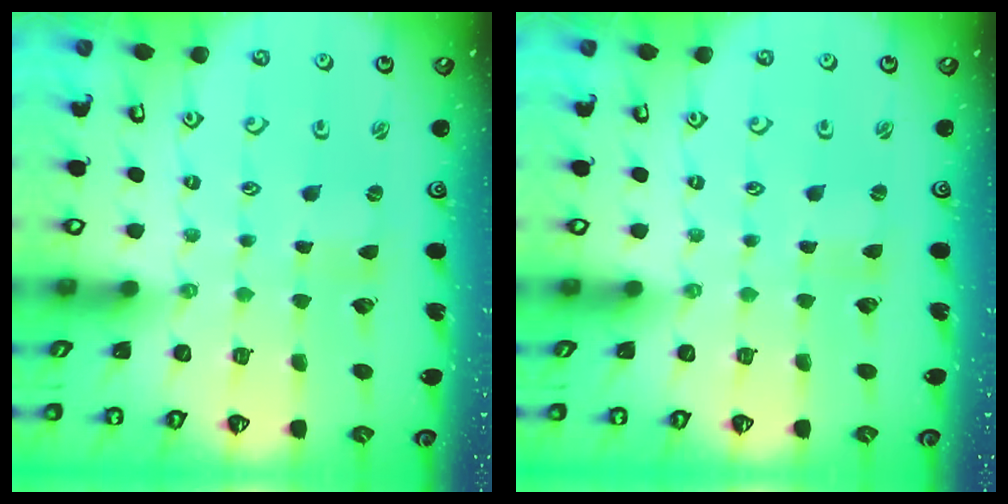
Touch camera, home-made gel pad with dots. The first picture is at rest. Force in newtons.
{"total": 0.0}